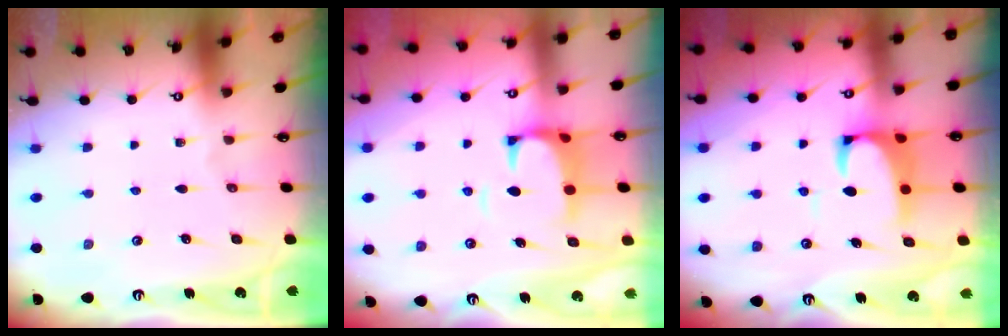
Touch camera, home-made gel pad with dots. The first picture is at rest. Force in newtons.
{"total": 2.6, "press": 2.3, "slide": 1.2}
{"total": 3.7, "press": 3.6, "slide": 1.0}